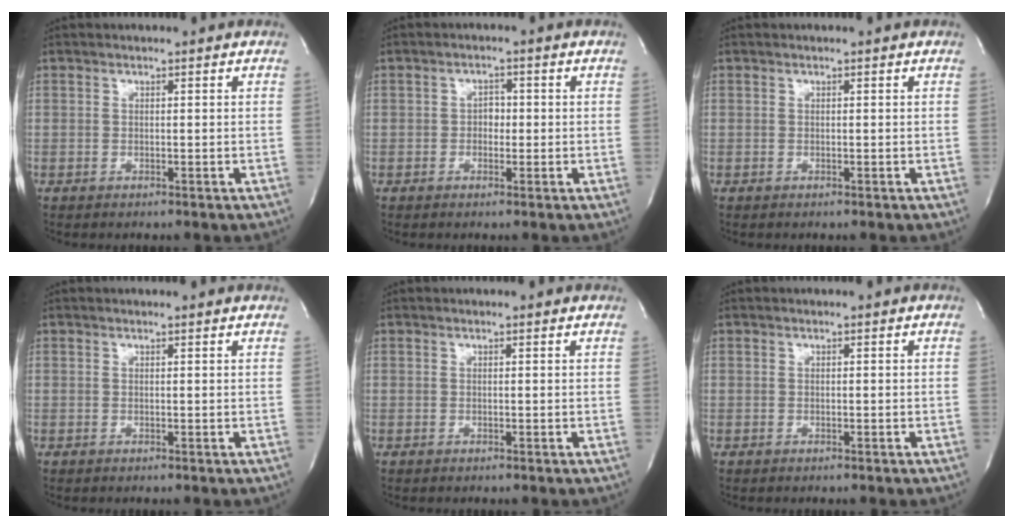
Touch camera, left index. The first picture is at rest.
{"total": 2.2, "force": [-0.2, 1.6, 1.5], "torque": [-0.018, 0.007, -0.006]}
{"total": 0.0}
{"total": 1.3, "force": [1.3, 0.0, 0.2], "torque": [-0.016, 0.003, 0.012]}
{"total": 0.6, "force": [0.6, 0.2, 0.2], "torque": [-0.013, 0.004, 0.005]}
{"total": 0.0}